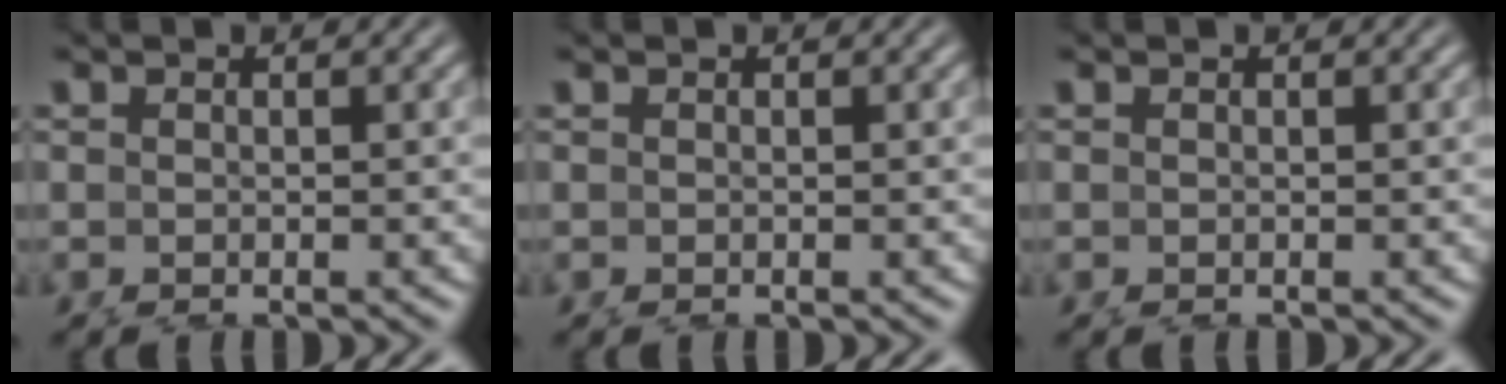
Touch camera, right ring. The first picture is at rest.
{"total": 0.0}
{"total": 0.0}